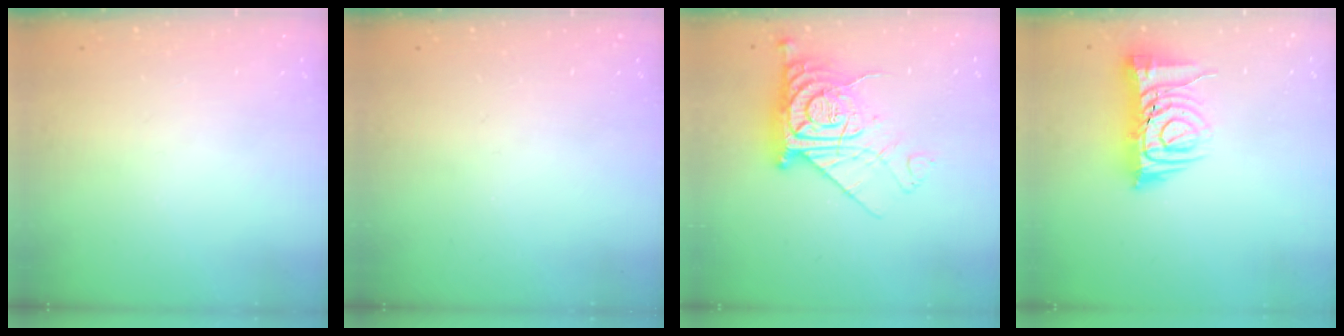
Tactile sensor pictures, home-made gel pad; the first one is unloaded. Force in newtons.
{"total": 0.0}
{"total": 15.0, "press": 14.9, "slide": 1.6}
{"total": 10.8, "press": 10.7, "slide": 1.5}